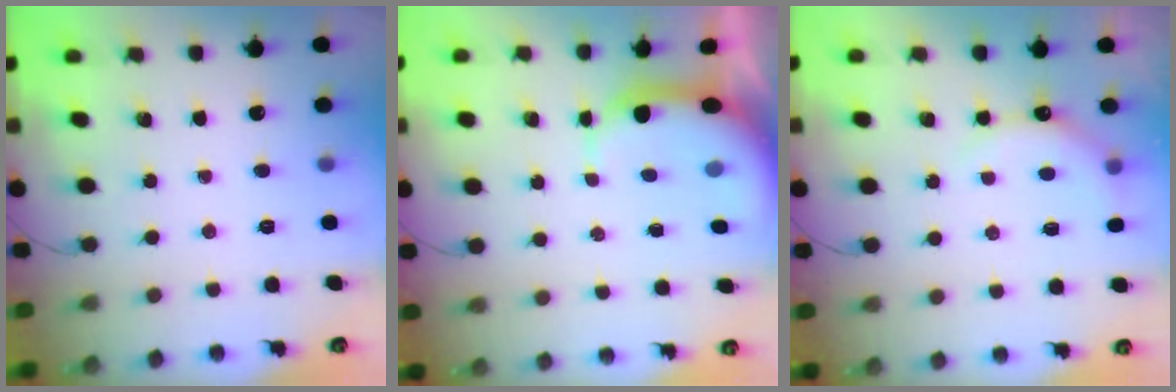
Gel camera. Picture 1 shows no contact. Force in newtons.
{"total": 6.2, "press": 6.1, "slide": 1.1}
{"total": 5.3, "press": 5.2, "slide": 0.4}